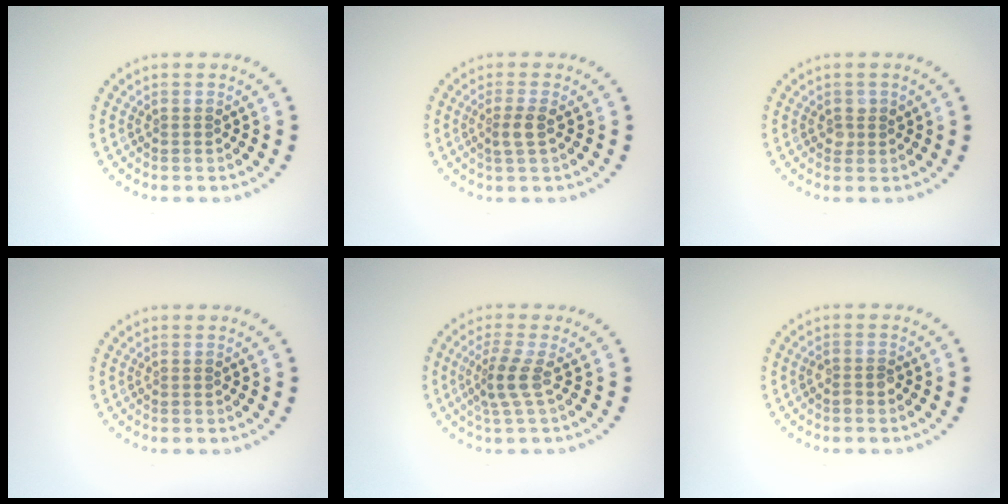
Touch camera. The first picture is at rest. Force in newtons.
{"total": 1.6, "press": 1.3, "slide": 0.8}
{"total": 1.1, "press": 1.1, "slide": 0.4}
{"total": 0.0}
{"total": 2.4, "press": 1.7, "slide": 1.7}
{"total": 1.1, "press": 1.1, "slide": 0.4}